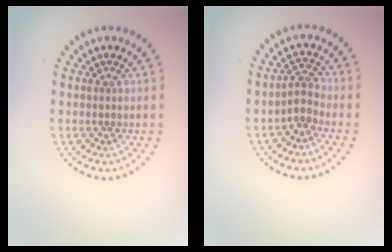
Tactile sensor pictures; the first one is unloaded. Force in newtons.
{"total": 2.0, "press": 1.5, "slide": 1.3}